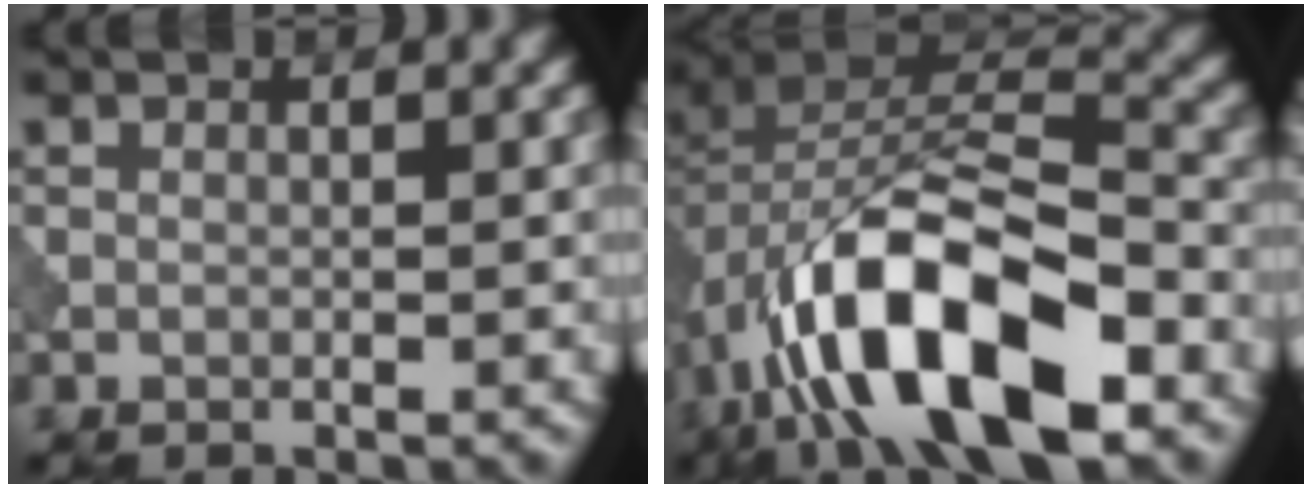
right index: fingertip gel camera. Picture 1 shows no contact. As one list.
[{"total": 13.9, "force": [-6.3, 6.3, 10.6], "torque": [-0.186, 0.005, -0.111]}]